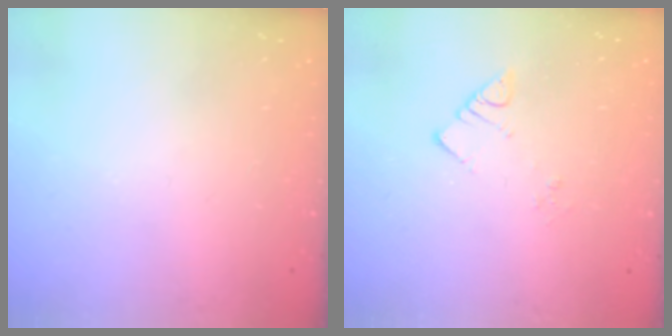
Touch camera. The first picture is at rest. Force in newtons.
{"total": 2.6, "press": 2.6, "slide": 0.1}